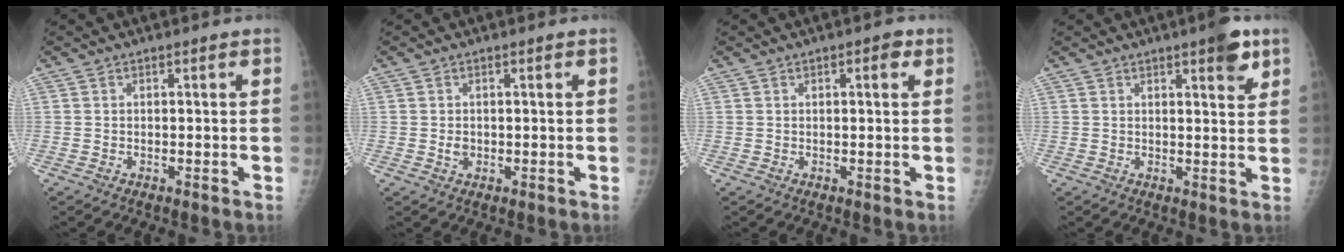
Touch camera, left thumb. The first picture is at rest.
{"total": 1.3, "force": [0.2, 1.1, 0.7], "torque": [-0.008, 0.000, 0.005]}
{"total": 2.3, "force": [1.1, 1.0, 1.9], "torque": [-0.017, 0.000, 0.011]}
{"total": 5.5, "force": [3.3, 1.5, 4.1], "torque": [-0.044, -0.015, 0.039]}